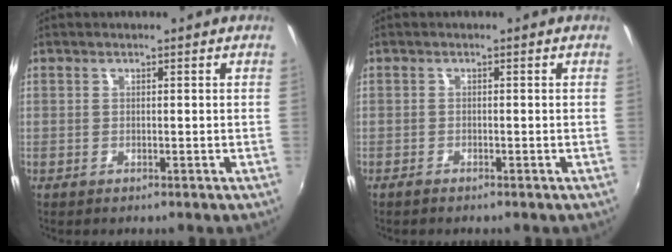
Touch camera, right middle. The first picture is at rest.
{"total": 1.0, "force": [-0.9, 0.2, 0.3], "torque": [-0.008, -0.005, -0.020]}